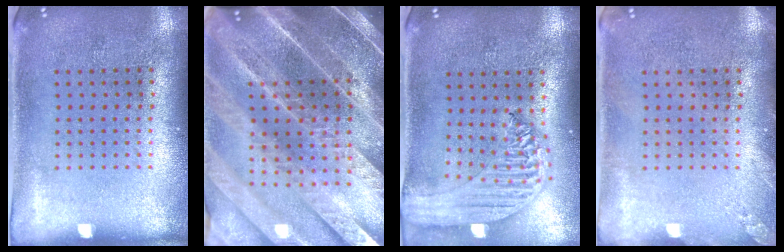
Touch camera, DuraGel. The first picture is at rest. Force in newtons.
{"total": 5.6, "press": 4.7, "slide": 3.0}
{"total": 2.2, "press": 2.0, "slide": 1.0}
{"total": 1.0, "press": 1.0, "slide": 0.1}